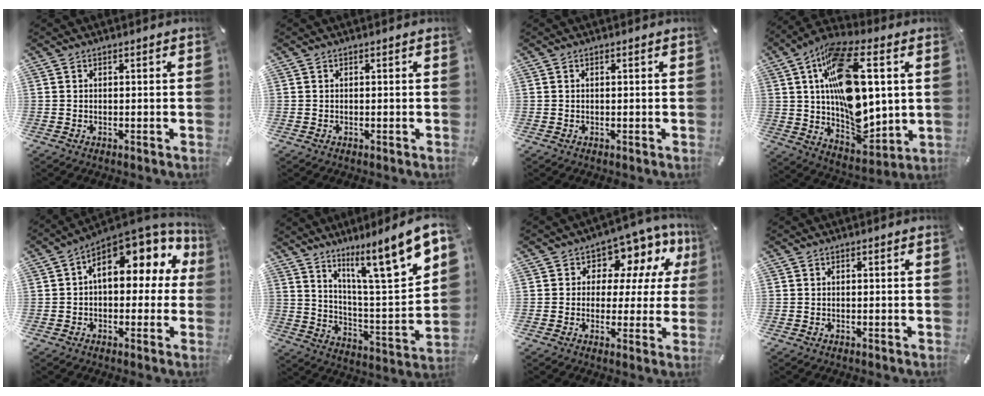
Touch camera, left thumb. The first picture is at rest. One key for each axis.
{"total": 0.0}
{"total": 0.0}
{"total": 21.0, "fx": 4.7, "fy": 11.5, "fz": 16.9, "tx": -0.294, "ty": -0.014, "tz": 0.081}
{"total": 11.7, "fx": 4.9, "fy": 6.8, "fz": 8.1, "tx": -0.111, "ty": -0.038, "tz": 0.088}
{"total": 15.3, "fx": 11.0, "fy": 2.3, "fz": 10.5, "tx": -0.157, "ty": -0.095, "tz": 0.164}
{"total": 9.4, "fx": 3.9, "fy": 7.0, "fz": 5.0, "tx": -0.072, "ty": -0.030, "tz": 0.071}
{"total": 0.0}